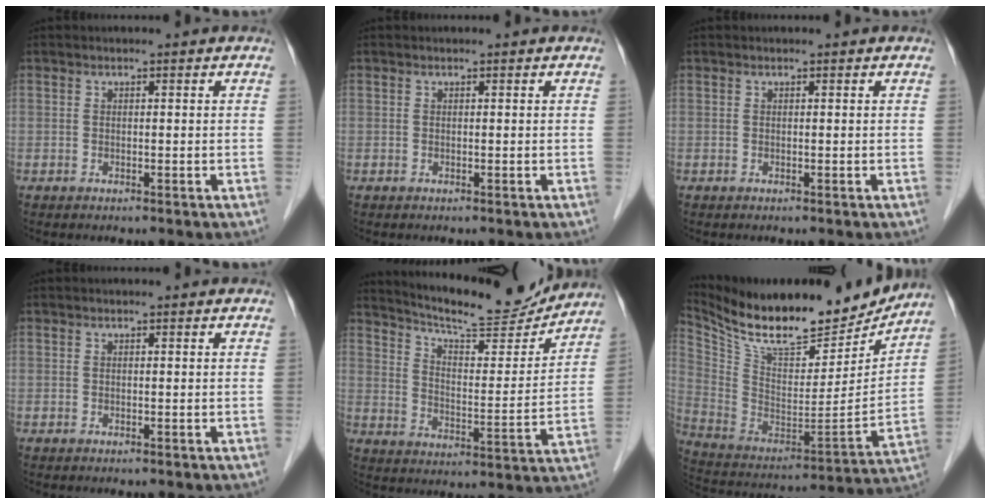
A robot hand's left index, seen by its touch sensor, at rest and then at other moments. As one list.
[{"total": 0.0}, {"total": 0.0}, {"total": 0.0}, {"total": 16.1, "force": [15.3, 1.5, 4.8], "torque": [-0.084, -0.020, 0.223]}, {"total": 24.2, "force": [21.0, 5.6, 10.5], "torque": [-0.197, -0.030, 0.337]}]